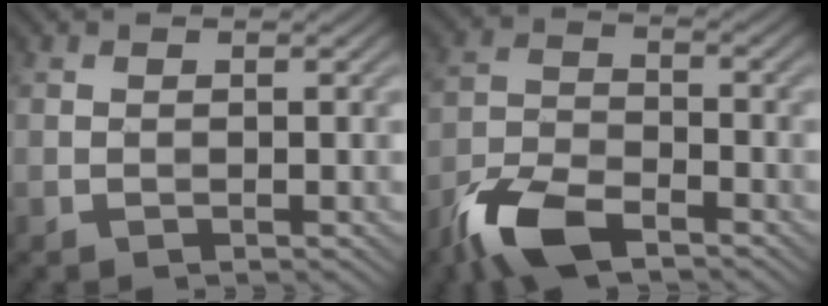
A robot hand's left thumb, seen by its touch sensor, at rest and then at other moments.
{"total": 8.9, "force": [-6.3, 3.4, 5.1], "torque": [-0.107, -0.009, -0.136]}